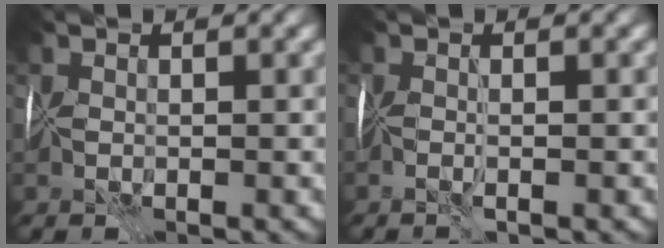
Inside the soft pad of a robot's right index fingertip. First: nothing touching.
{"total": 1.0, "force": [-0.6, -0.7, 0.3], "torque": [-0.005, -0.004, -0.014]}